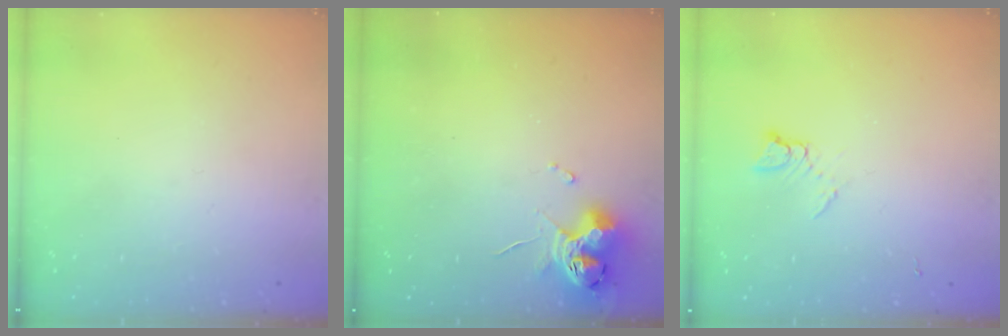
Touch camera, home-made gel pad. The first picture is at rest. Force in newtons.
{"total": 11.2, "press": 11.2, "slide": 0.5}
{"total": 3.6, "press": 3.5, "slide": 0.5}